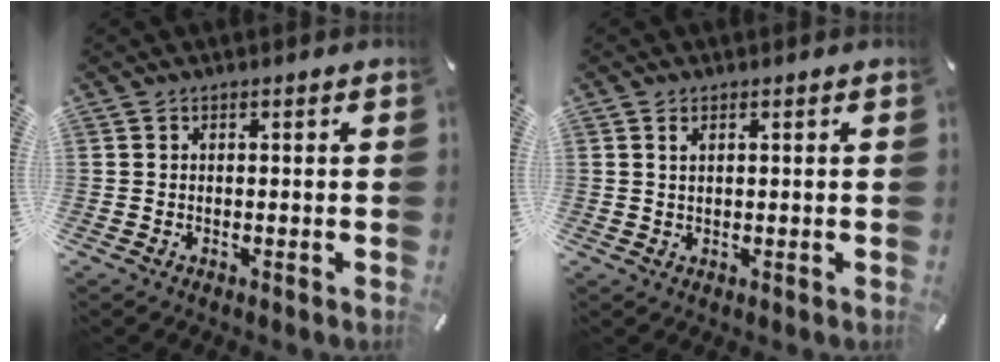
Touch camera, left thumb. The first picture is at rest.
{"total": 1.4, "force": [0.6, 0.7, 1.1], "torque": [-0.023, 0.001, 0.010]}